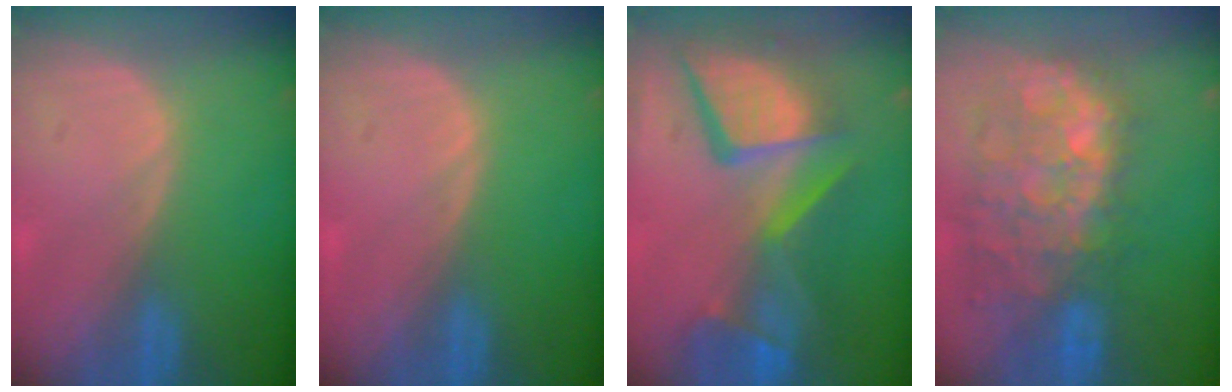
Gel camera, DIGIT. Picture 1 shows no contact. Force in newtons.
{"total": 0.0}
{"total": 13.7, "press": 11.2, "slide": 7.9}
{"total": 11.7, "press": 10.8, "slide": 4.4}